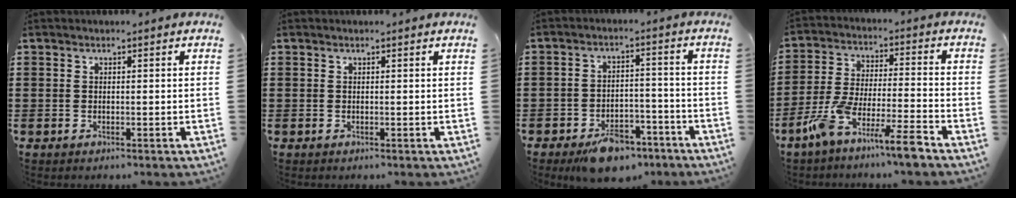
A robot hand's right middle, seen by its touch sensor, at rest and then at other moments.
{"total": 0.0}
{"total": 6.6, "force": [-5.2, 2.7, 3.0], "torque": [-0.048, 0.017, -0.094]}
{"total": 9.3, "force": [-7.5, 0.1, 5.5], "torque": [-0.127, -0.008, -0.150]}